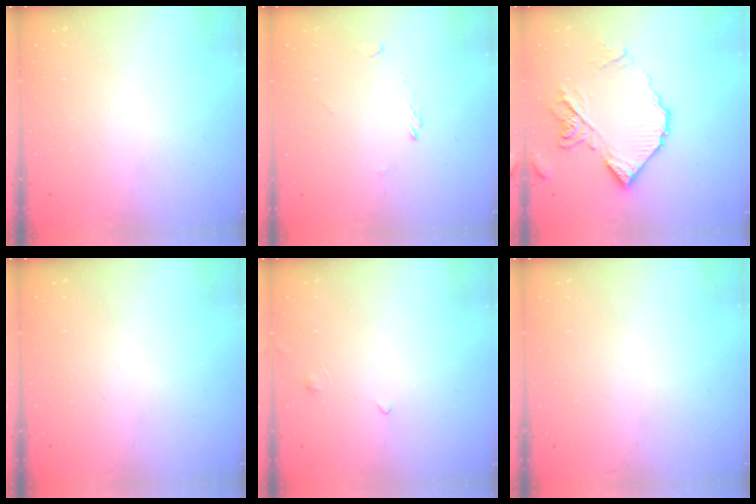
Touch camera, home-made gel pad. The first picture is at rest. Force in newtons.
{"total": 0.7, "press": 0.5, "slide": 0.4}
{"total": 14.4, "press": 14.3, "slide": 1.6}
{"total": 0.0}
{"total": 0.9, "press": 0.8, "slide": 0.4}
{"total": 0.0}